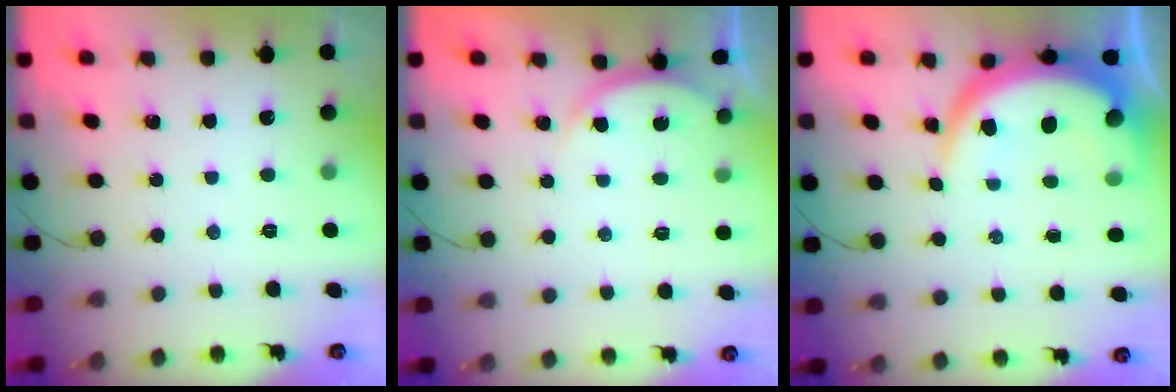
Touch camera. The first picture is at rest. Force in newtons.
{"total": 2.4, "press": 2.4, "slide": 0.3}
{"total": 11.4, "press": 11.3, "slide": 1.1}